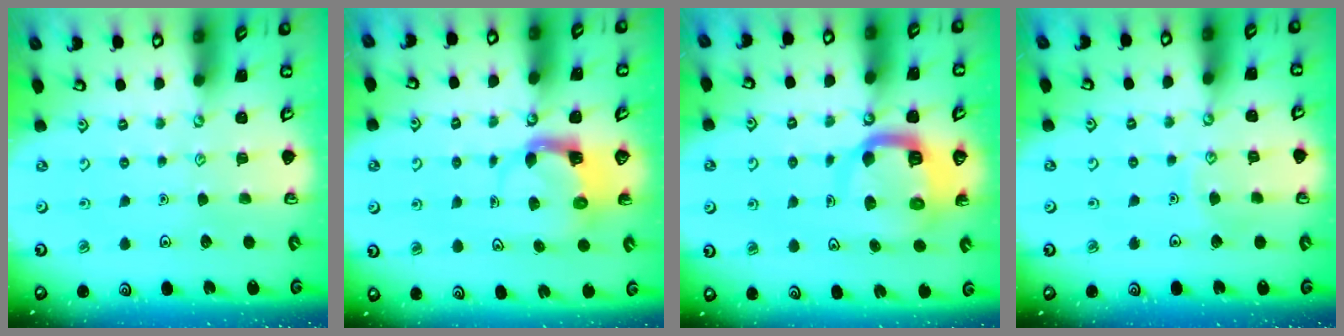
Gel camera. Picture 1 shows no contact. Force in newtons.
{"total": 3.9, "press": 3.8, "slide": 0.6}
{"total": 9.6, "press": 9.6, "slide": 1.2}
{"total": 5.2, "press": 5.1, "slide": 0.3}